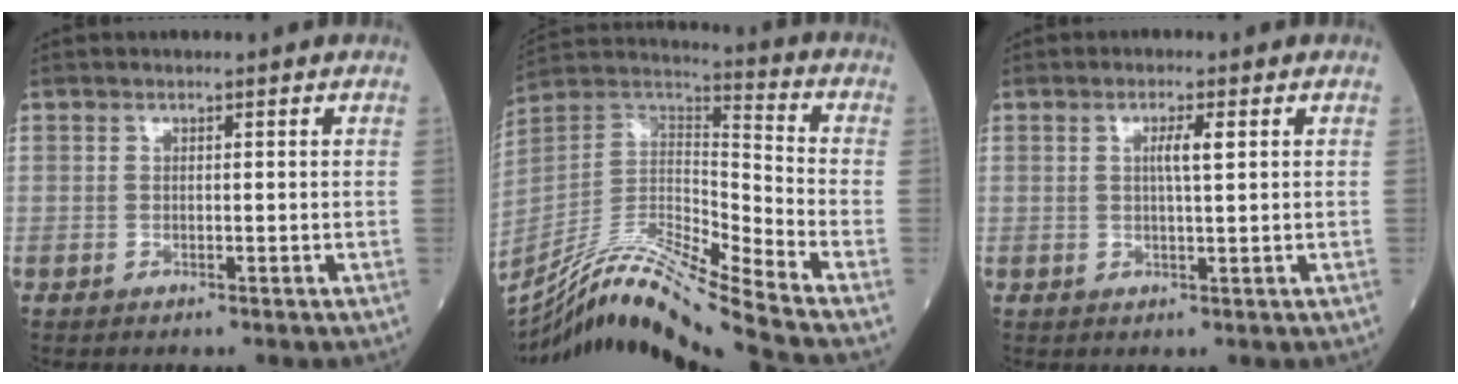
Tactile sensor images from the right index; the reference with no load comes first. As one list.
[{"total": 19.9, "force": [-17.3, -2.2, 9.6], "torque": [-0.188, 0.006, -0.315]}, {"total": 2.7, "force": [0.7, 0.0, 2.6], "torque": [-0.048, 0.000, 0.011]}]